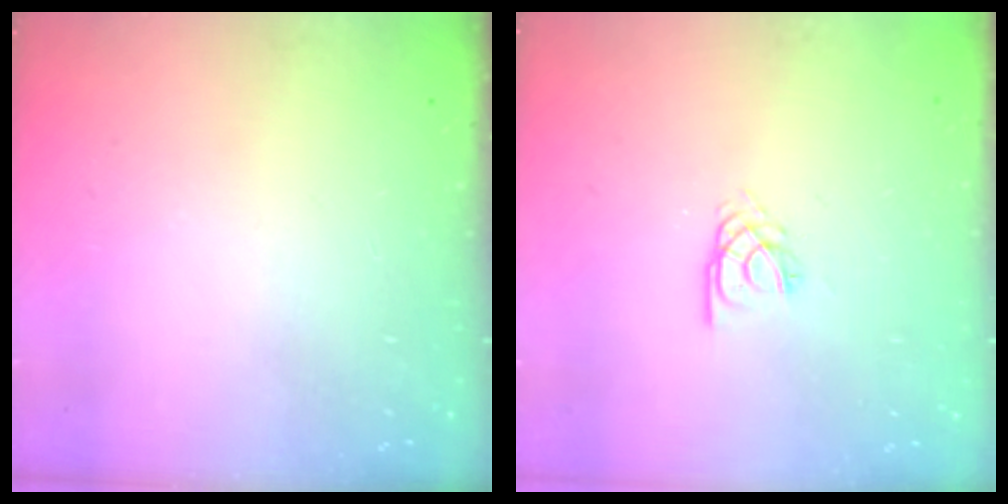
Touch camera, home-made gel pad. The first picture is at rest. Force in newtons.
{"total": 2.8, "press": 2.7, "slide": 0.3}